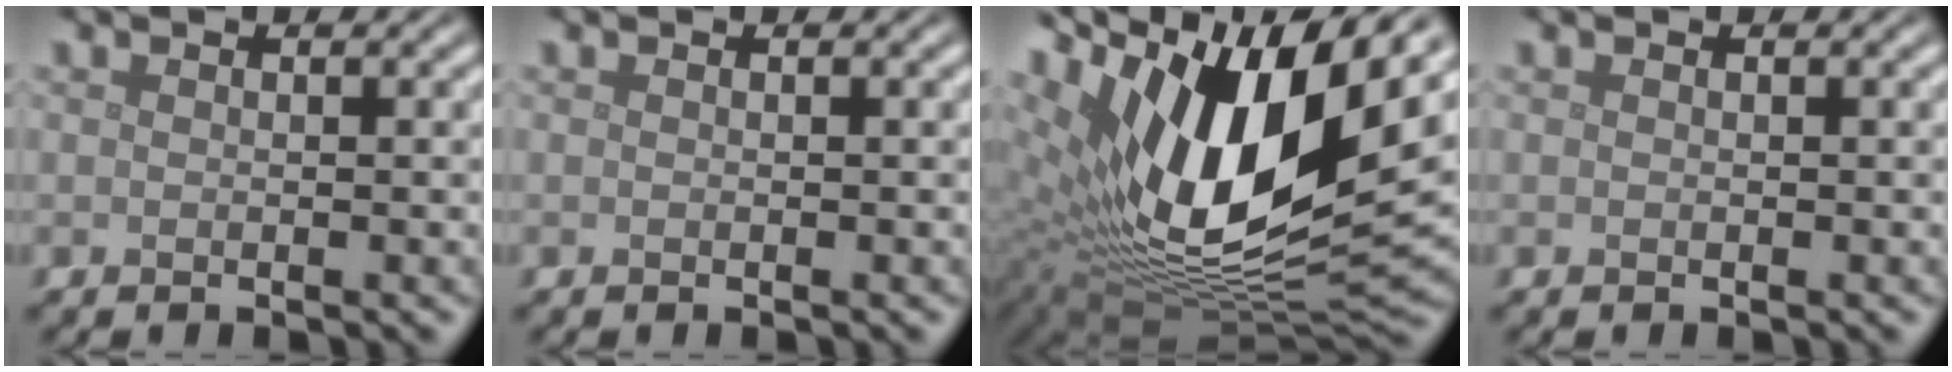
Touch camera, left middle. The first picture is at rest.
{"total": 0.0}
{"total": 16.7, "force": [6.4, 7.4, 13.5], "torque": [-0.252, 0.005, 0.109]}
{"total": 0.0}